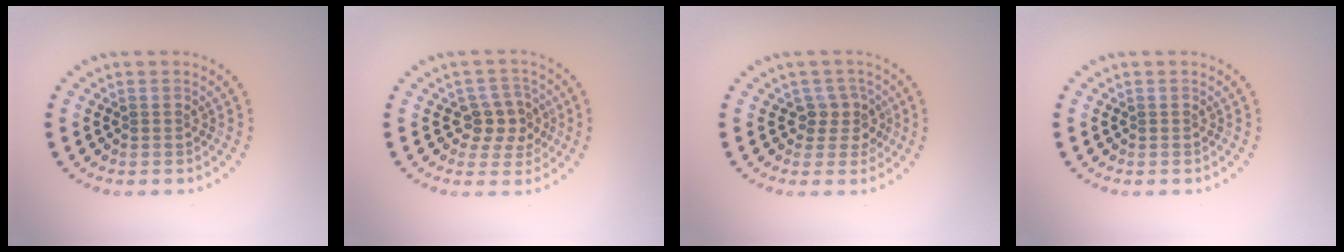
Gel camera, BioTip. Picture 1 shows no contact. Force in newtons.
{"total": 3.0, "press": 2.8, "slide": 1.2}
{"total": 2.4, "press": 1.9, "slide": 1.4}
{"total": 0.0}